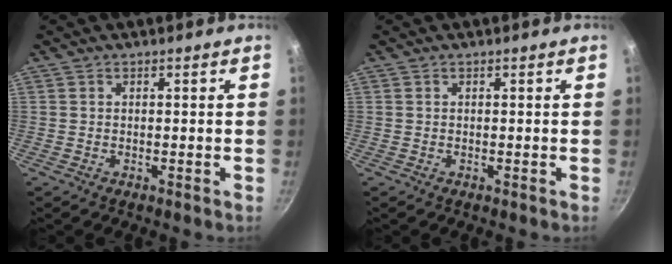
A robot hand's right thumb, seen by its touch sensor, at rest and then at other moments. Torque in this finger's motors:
{"motor_torque": [-0.07, -0.07, 0.01, 0.01, 0.01]}